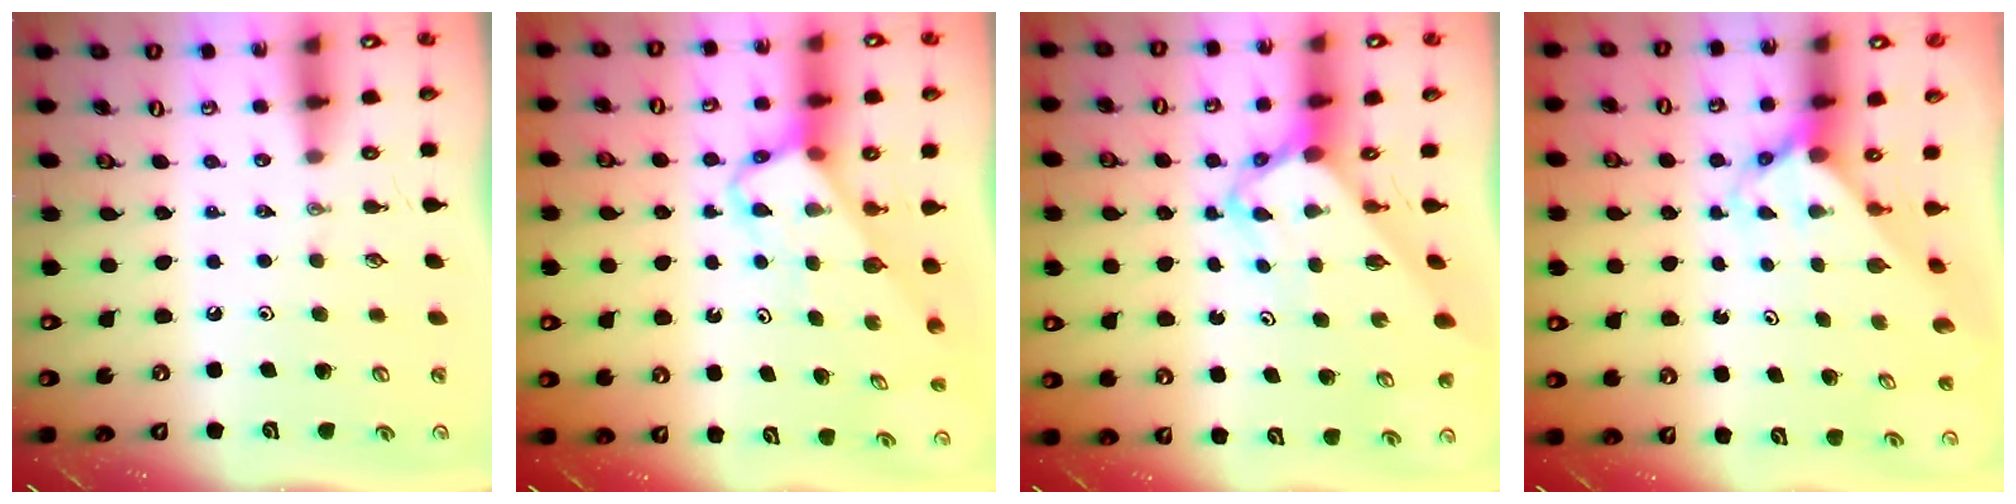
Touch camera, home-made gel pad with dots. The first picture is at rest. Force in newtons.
{"total": 3.8, "press": 3.8, "slide": 0.3}
{"total": 4.9, "press": 4.9, "slide": 0.6}
{"total": 3.4, "press": 3.4, "slide": 0.3}